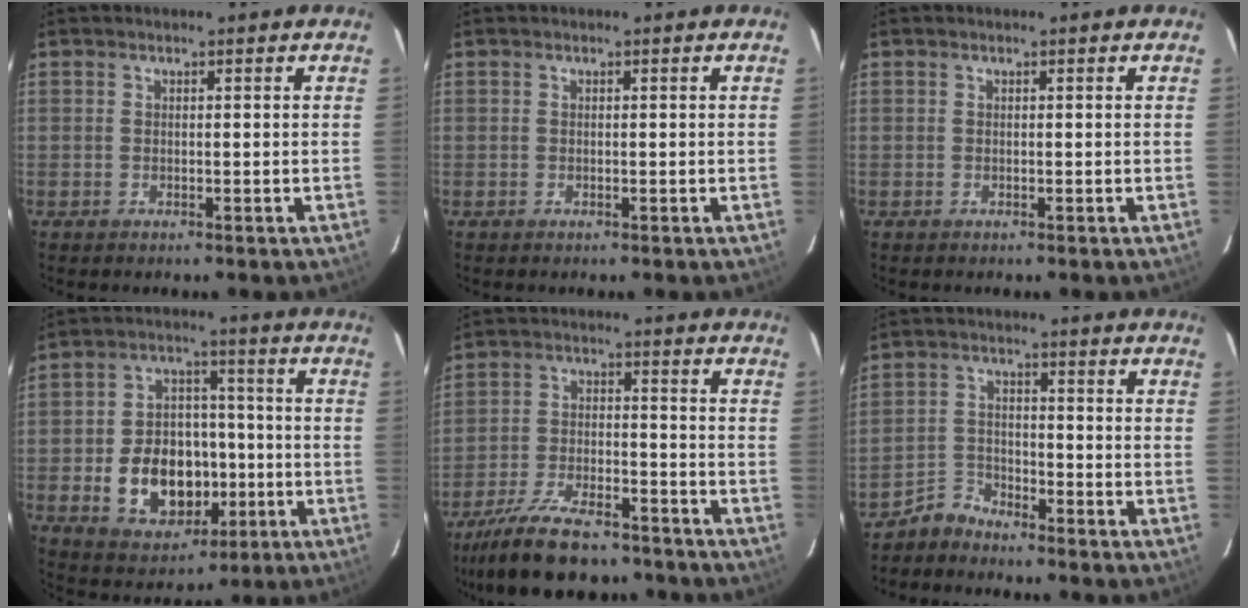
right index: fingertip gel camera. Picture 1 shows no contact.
{"total": 0.0}
{"total": 0.0}
{"total": 14.5, "force": [-3.7, 10.7, 9.1], "torque": [-0.193, 0.019, -0.036]}
{"total": 17.8, "force": [-14.6, 6.0, 8.2], "torque": [-0.177, -0.018, -0.233]}
{"total": 4.4, "force": [-4.1, 1.5, -0.1], "torque": [-0.001, 0.016, -0.082]}